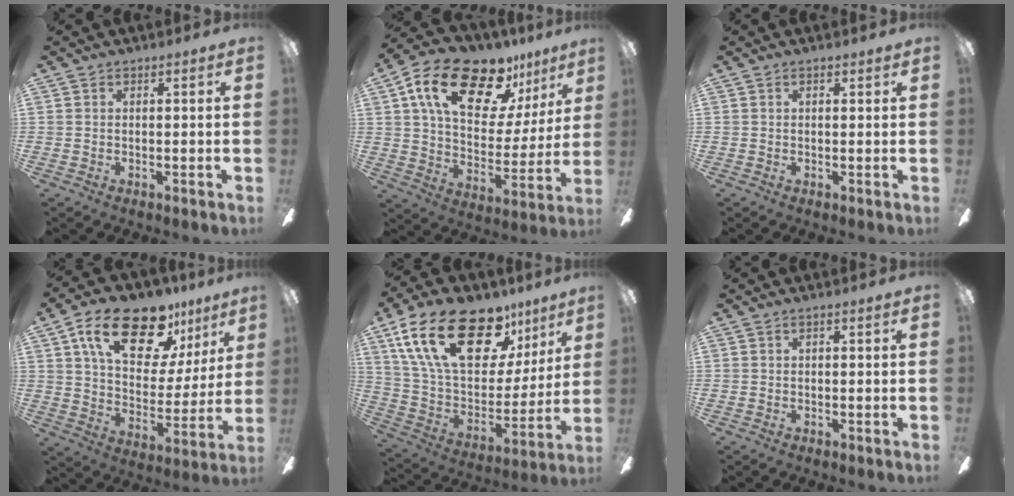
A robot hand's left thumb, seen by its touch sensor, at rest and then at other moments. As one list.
[{"total": 21.2, "force": [13.5, 10.2, 12.7], "torque": [-0.207, -0.076, 0.233]}, {"total": 0.6, "force": [0.5, 0.3, 0.1], "torque": [0.007, -0.002, 0.008]}, {"total": 19.9, "force": [13.3, 9.3, 11.6], "torque": [-0.188, -0.074, 0.227]}, {"total": 25.7, "force": [14.8, 13.0, 16.5], "torque": [-0.296, -0.077, 0.264]}, {"total": 0.0}]